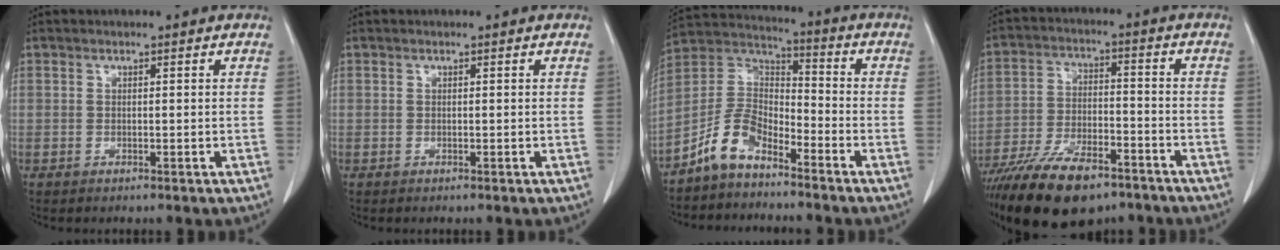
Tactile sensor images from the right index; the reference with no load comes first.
{"total": 0.0}
{"total": 8.6, "force": [-6.3, 3.8, 4.4], "torque": [-0.098, 0.024, -0.129]}
{"total": 16.7, "force": [-12.2, 5.8, 9.9], "torque": [-0.197, -0.021, -0.210]}